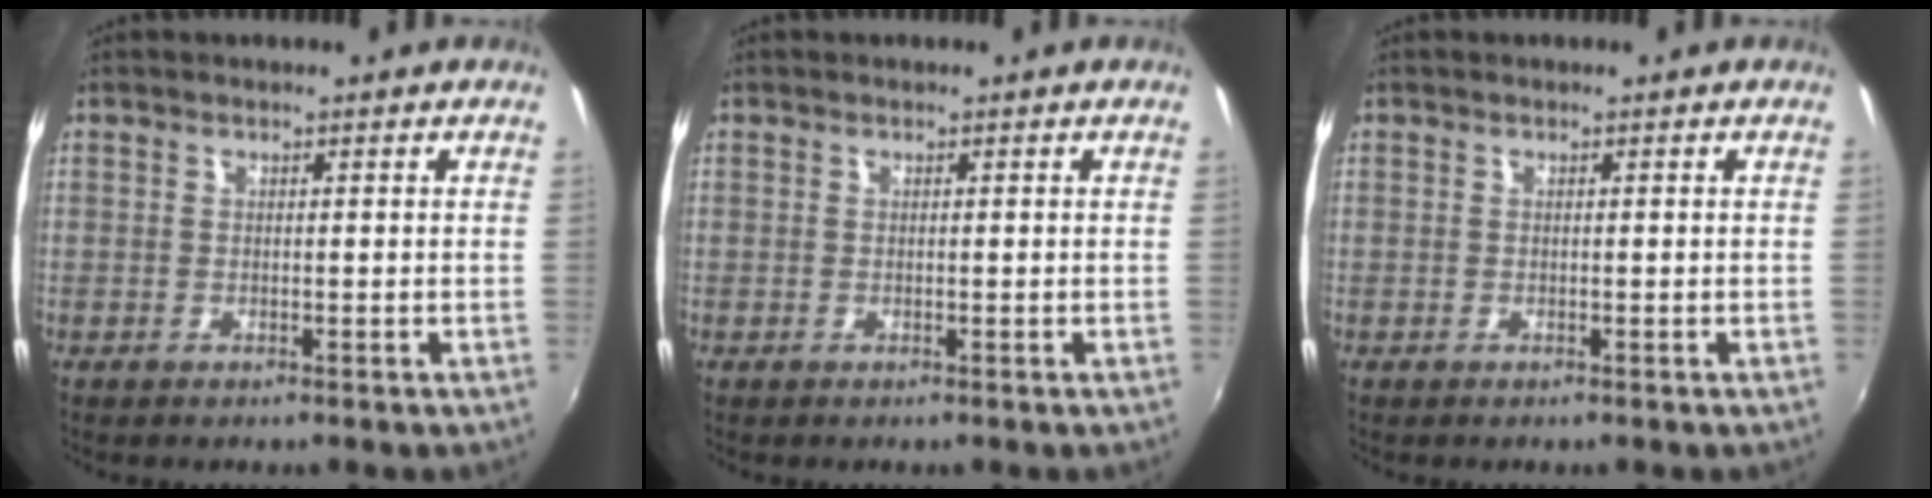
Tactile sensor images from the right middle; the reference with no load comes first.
{"total": 0.0}
{"total": 0.0}